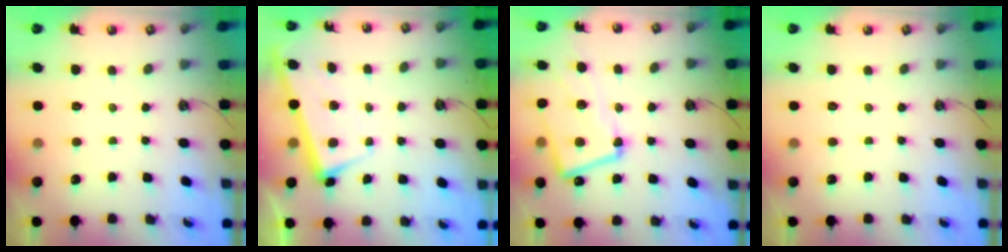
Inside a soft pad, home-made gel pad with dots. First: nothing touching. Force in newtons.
{"total": 2.7, "press": 2.7, "slide": 0.6}
{"total": 9.1, "press": 9.0, "slide": 1.2}
{"total": 0.0}